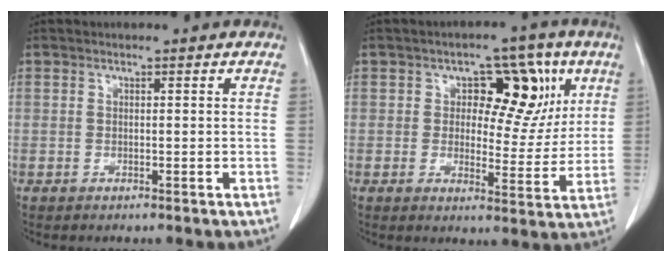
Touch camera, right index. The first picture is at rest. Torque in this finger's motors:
{"motor_torque": [0.48, 0.46, 0.18, 0.04]}